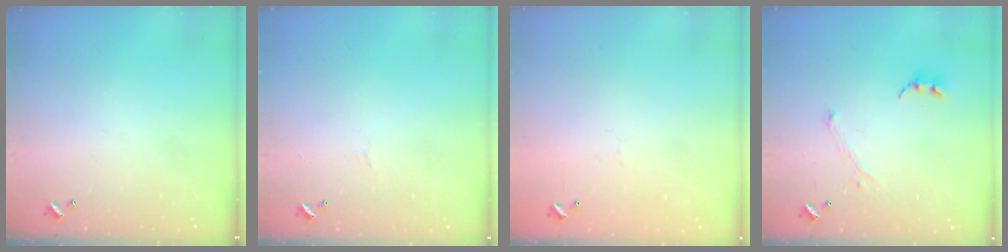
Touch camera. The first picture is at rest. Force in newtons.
{"total": 0.0}
{"total": 5.8, "press": 5.7, "slide": 0.8}
{"total": 1.7, "press": 1.6, "slide": 0.5}